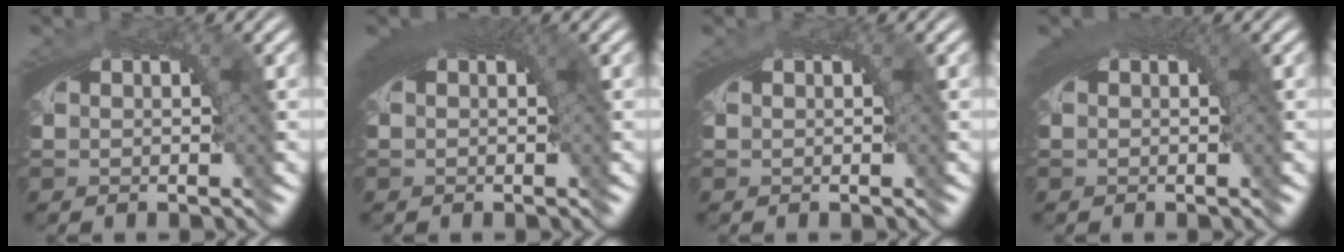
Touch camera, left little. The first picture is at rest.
{"total": 3.1, "force": [1.1, 0.9, 2.7], "torque": [-0.031, 0.009, 0.013]}
{"total": 0.0}
{"total": 2.4, "force": [1.0, 0.6, 2.1], "torque": [-0.023, 0.007, 0.013]}